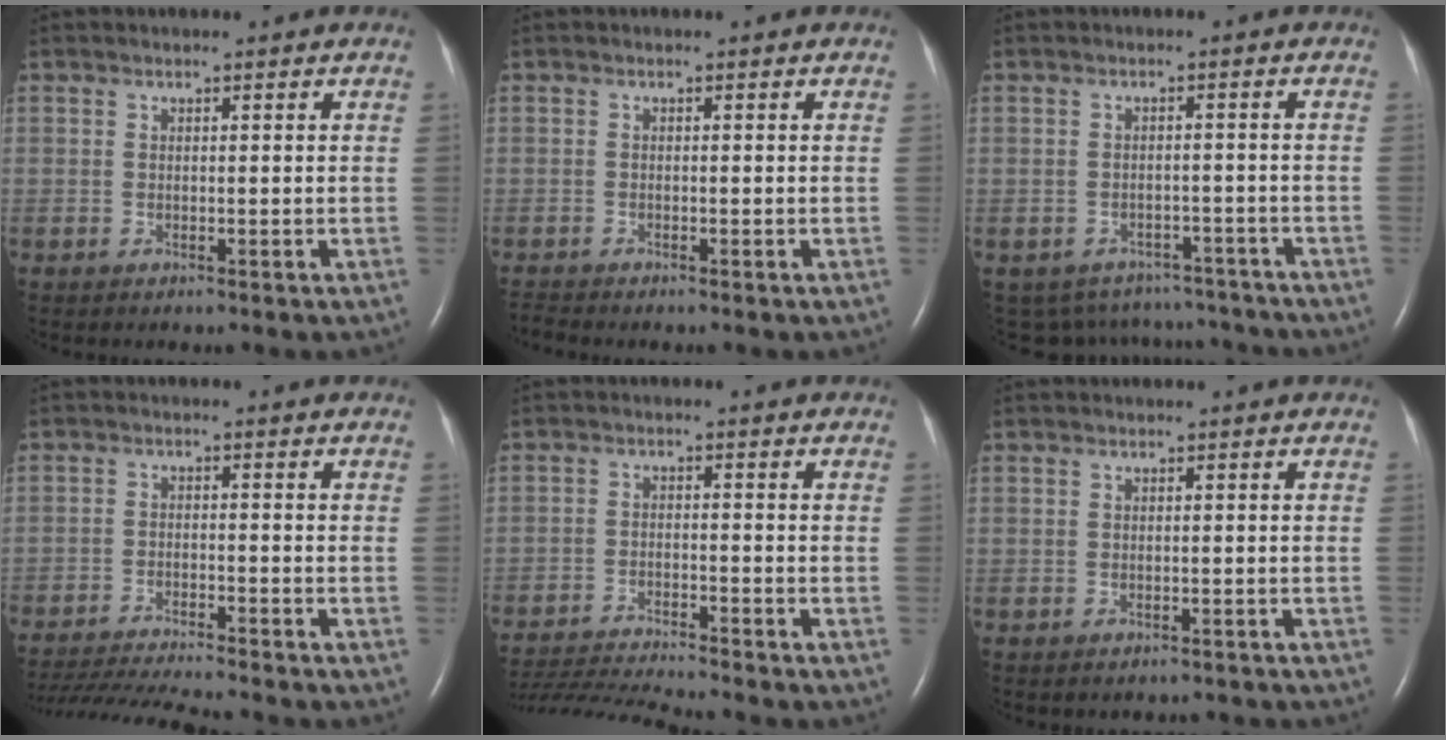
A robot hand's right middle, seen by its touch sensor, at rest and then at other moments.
{"total": 1.1, "force": [-1.1, -0.4, 0.1], "torque": [-0.010, -0.006, -0.022]}
{"total": 10.0, "force": [-9.1, 4.3, 0.6], "torque": [-0.014, 0.022, -0.104]}
{"total": 13.8, "force": [-12.7, 0.2, 5.4], "torque": [-0.092, -0.027, -0.199]}
{"total": 12.3, "force": [-11.6, -0.8, 3.8], "torque": [-0.062, -0.017, -0.191]}
{"total": 1.7, "force": [-1.5, 0.7, 0.3], "torque": [-0.008, -0.002, -0.018]}